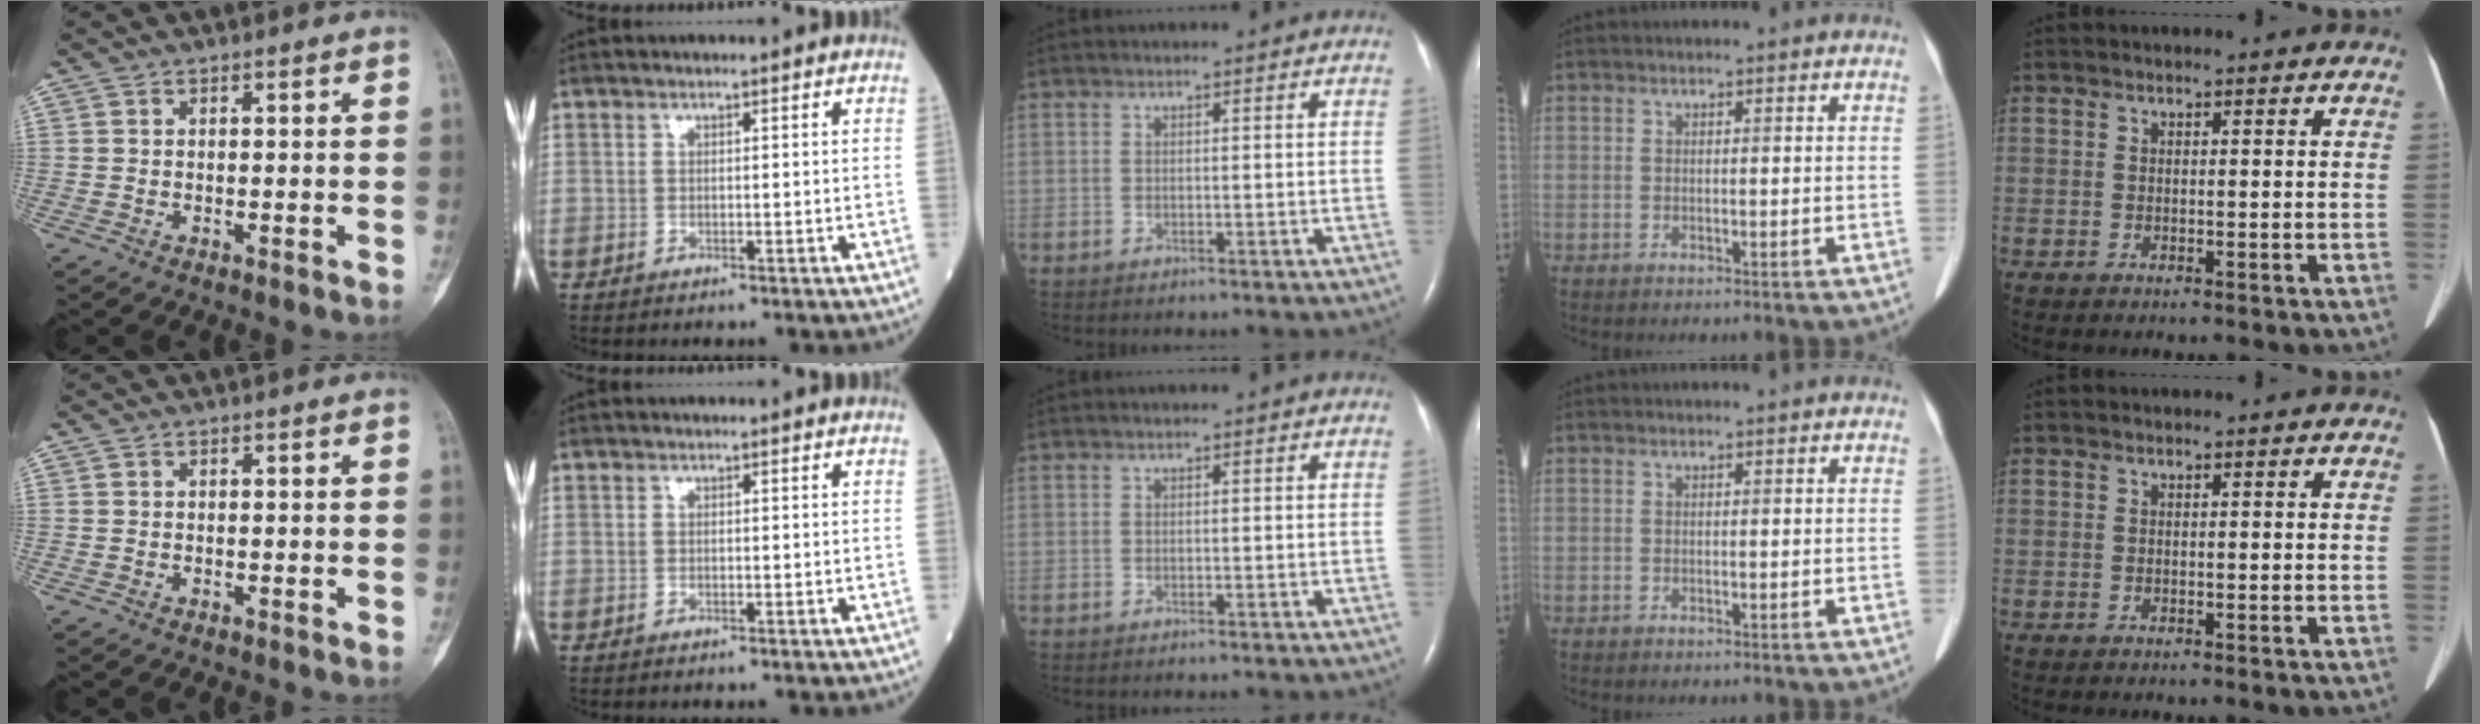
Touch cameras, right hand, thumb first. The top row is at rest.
{}